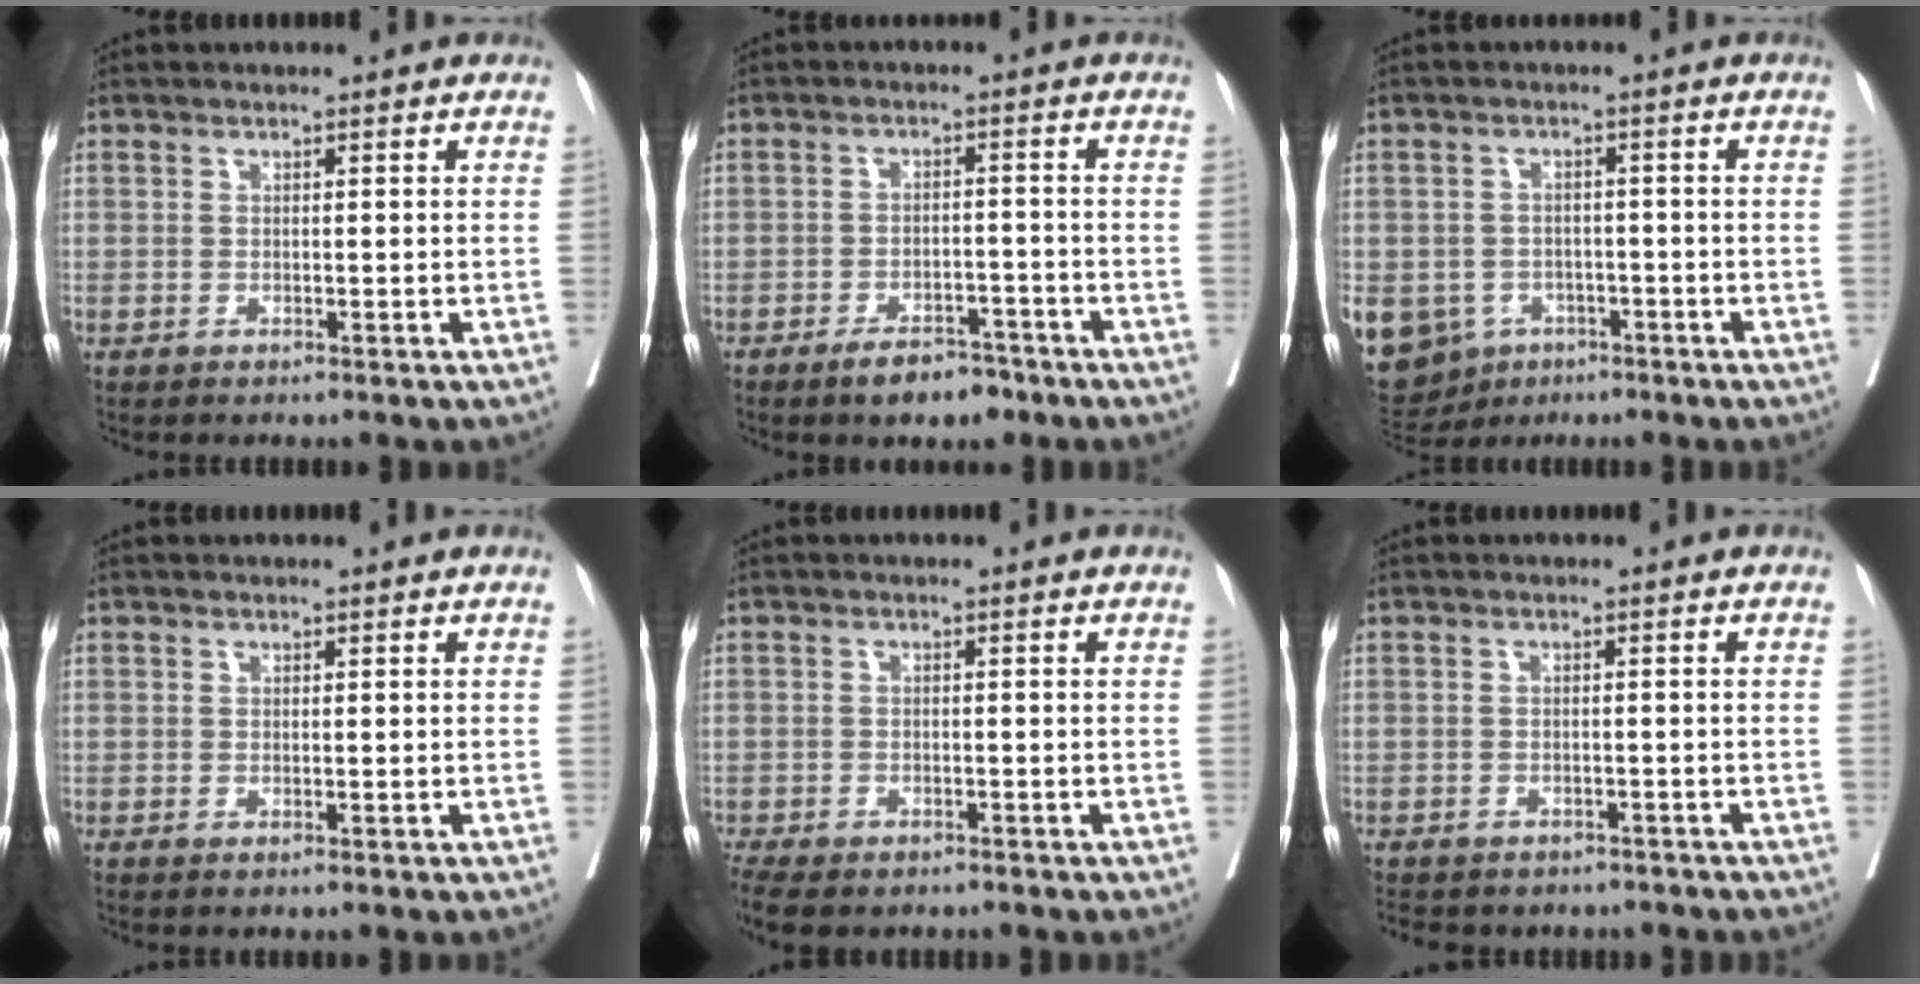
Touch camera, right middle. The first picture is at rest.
{"total": 5.2, "force": [-3.9, 2.1, 2.7], "torque": [-0.041, 0.003, -0.058]}
{"total": 16.4, "force": [-7.1, 13.5, 5.9], "torque": [-0.176, 0.006, -0.090]}
{"total": 0.0}
{"total": 9.2, "force": [-6.9, 4.0, 4.6], "torque": [-0.102, -0.010, -0.099]}
{"total": 10.8, "force": [-9.0, 4.9, 3.4], "torque": [-0.071, -0.002, -0.106]}